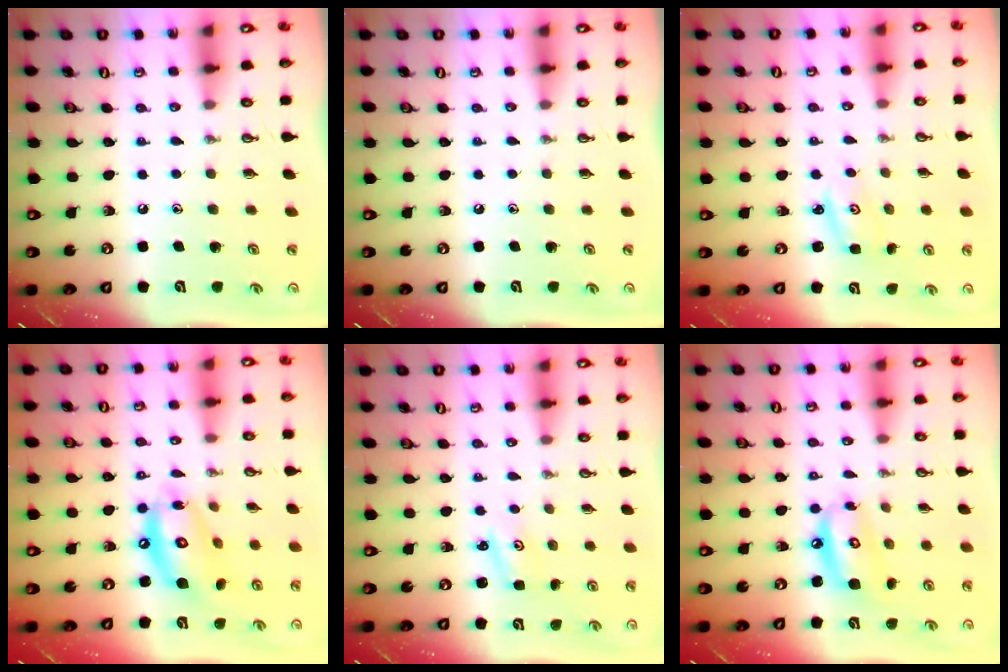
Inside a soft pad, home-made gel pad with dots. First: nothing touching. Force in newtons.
{"total": 0.0}
{"total": 2.4, "press": 2.3, "slide": 0.4}
{"total": 14.2, "press": 14.1, "slide": 1.2}
{"total": 2.0, "press": 2.0, "slide": 0.2}
{"total": 10.9, "press": 10.8, "slide": 1.4}